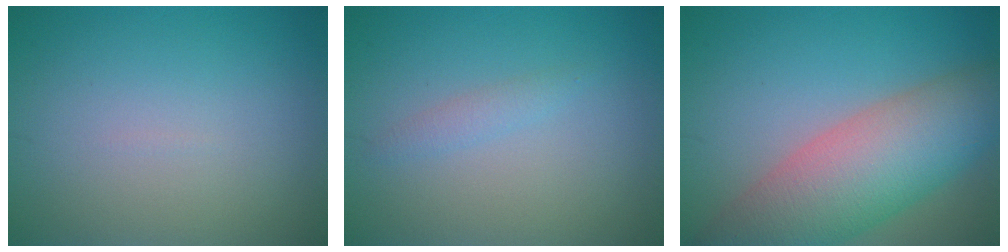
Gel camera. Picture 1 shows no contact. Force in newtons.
{"total": 1.1, "press": 1.1, "slide": 0.1}
{"total": 9.9, "press": 9.9, "slide": 0.4}